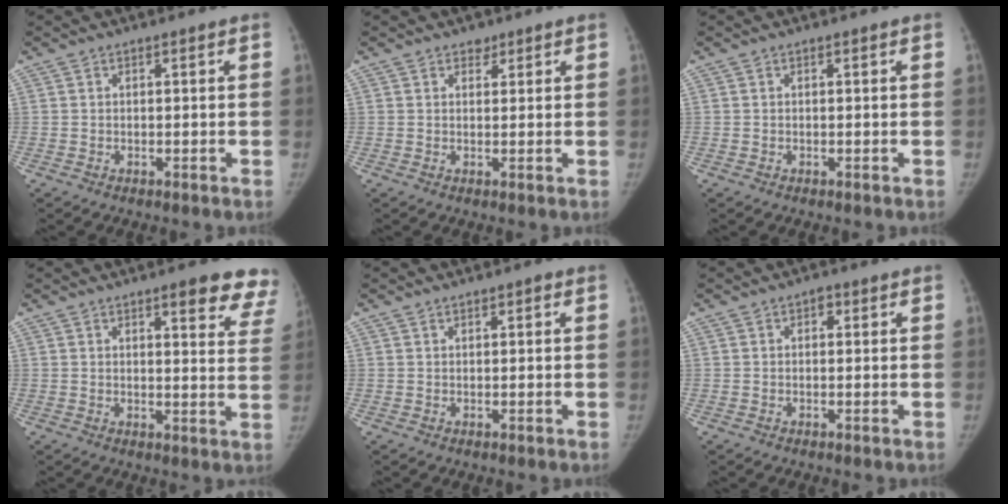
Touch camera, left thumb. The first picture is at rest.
{"total": 1.5, "force": [1.1, 1.0, 0.3], "torque": [0.010, -0.006, 0.013]}
{"total": 0.0}
{"total": 11.1, "force": [8.2, 3.2, 6.7], "torque": [-0.038, -0.037, 0.078]}
{"total": 0.8, "force": [0.5, 0.4, 0.5], "torque": [-0.001, 0.000, 0.006]}
{"total": 1.2, "force": [0.4, 0.9, 0.7], "torque": [0.001, 0.002, 0.001]}